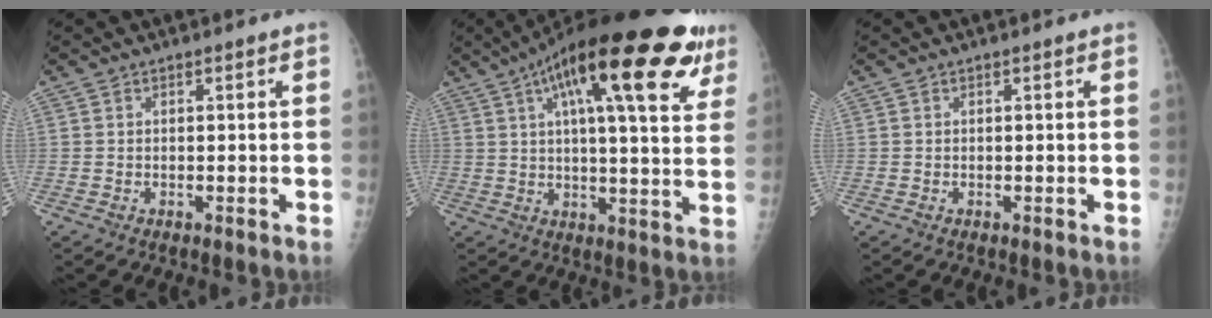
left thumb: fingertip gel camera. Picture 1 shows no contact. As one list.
[{"total": 26.2, "force": [13.2, 7.4, 21.4], "torque": [-0.304, 0.003, 0.189]}, {"total": 0.0}]